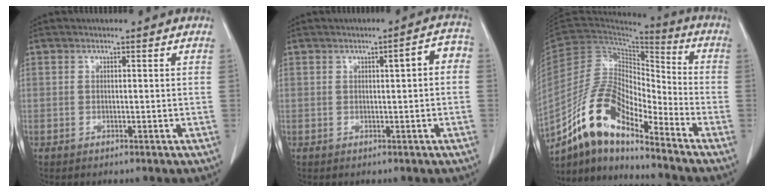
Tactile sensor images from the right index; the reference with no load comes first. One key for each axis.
{"total": 3.6, "fx": 0.4, "fy": 0.8, "fz": 3.5, "tx": -0.041, "ty": 0.015, "tz": 0.000}
{"total": 13.0, "fx": -10.2, "fy": 3.8, "fz": 7.2, "tx": -0.143, "ty": 0.027, "tz": -0.189}